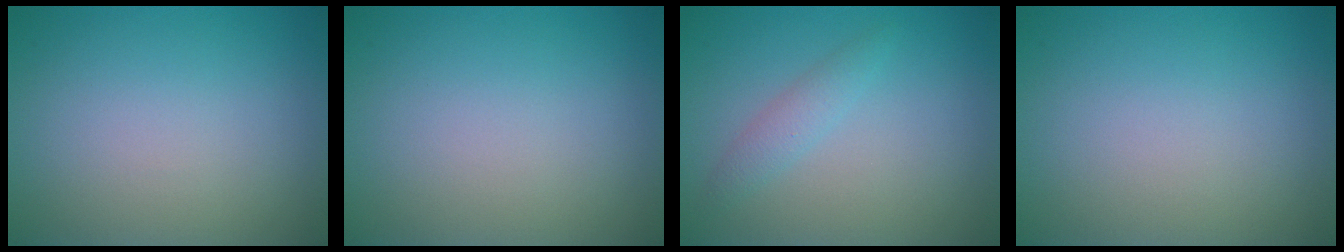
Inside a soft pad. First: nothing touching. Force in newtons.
{"total": 0.0}
{"total": 1.5, "press": 1.5, "slide": 0.0}
{"total": 0.0}